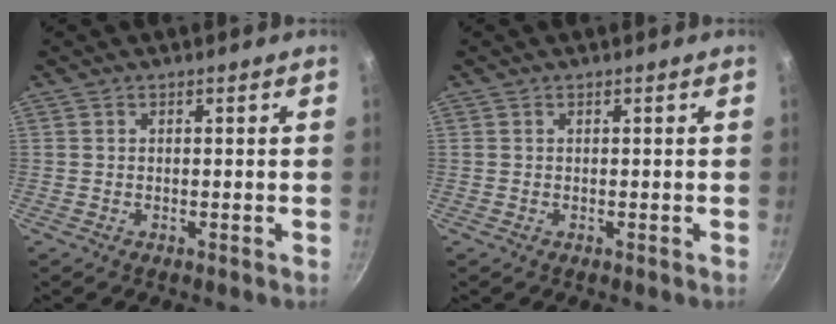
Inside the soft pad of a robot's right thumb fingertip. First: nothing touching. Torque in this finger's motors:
{"motor_torque": [0.12, 0.06, -0.01, 0.43, 0.01]}